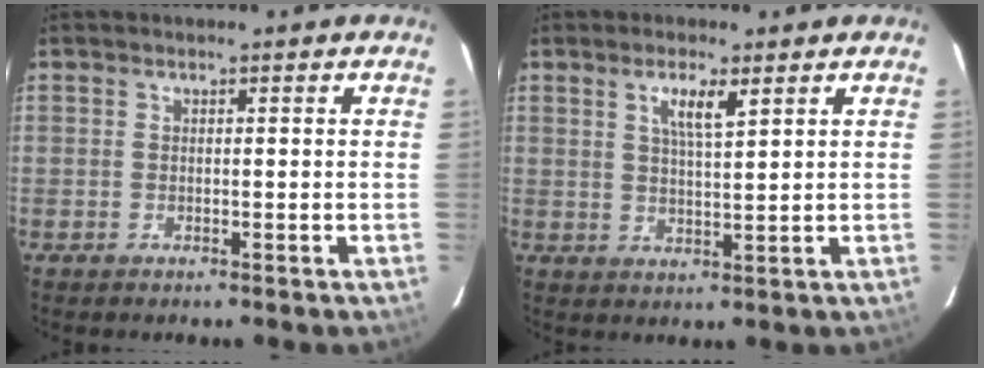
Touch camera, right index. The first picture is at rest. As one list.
[{"total": 4.5, "force": [2.4, 0.8, 3.8], "torque": [-0.067, 0.000, 0.043]}]